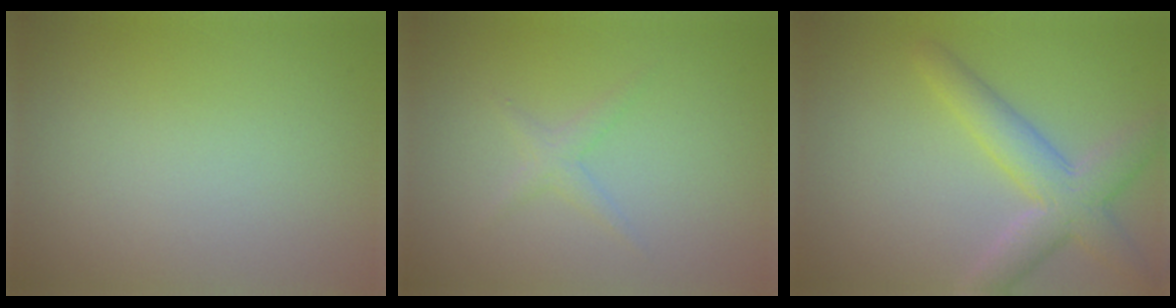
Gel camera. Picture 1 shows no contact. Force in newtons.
{"total": 1.3, "press": 1.3, "slide": 0.1}
{"total": 4.9, "press": 4.9, "slide": 0.3}